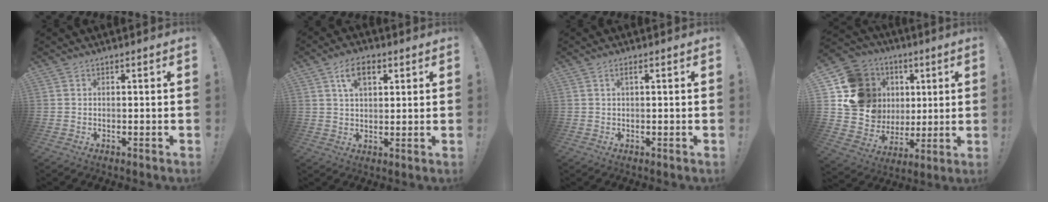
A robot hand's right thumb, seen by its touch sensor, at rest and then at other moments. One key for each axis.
{"total": 8.0, "fx": 3.5, "fy": 4.4, "fz": 5.7, "tx": -0.090, "ty": 0.001, "tz": 0.062}
{"total": 1.5, "fx": 0.4, "fy": 0.1, "fz": 1.4, "tx": -0.026, "ty": 0.000, "tz": 0.005}
{"total": 19.3, "fx": 5.8, "fy": 16.8, "fz": 7.5, "tx": -0.122, "ty": -0.018, "tz": 0.150}